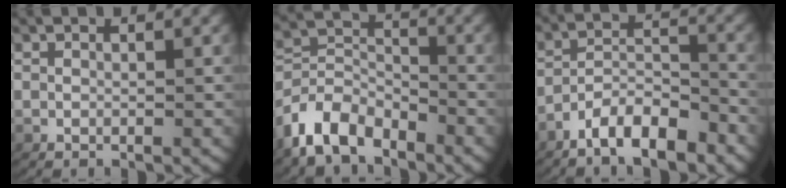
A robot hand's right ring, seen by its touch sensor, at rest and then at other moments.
{"total": 6.4, "force": [-3.8, 4.5, 2.6], "torque": [-0.057, -0.027, -0.063]}
{"total": 6.1, "force": [-4.5, 2.8, 3.2], "torque": [-0.050, -0.009, -0.077]}